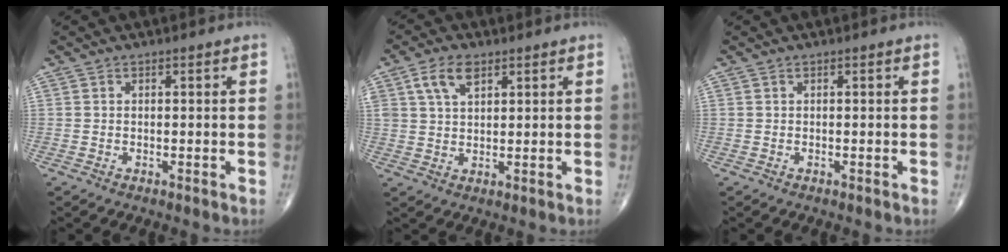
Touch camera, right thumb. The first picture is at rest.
{"total": 6.1, "force": [3.0, 3.3, 4.1], "torque": [-0.071, -0.005, 0.060]}
{"total": 0.0}